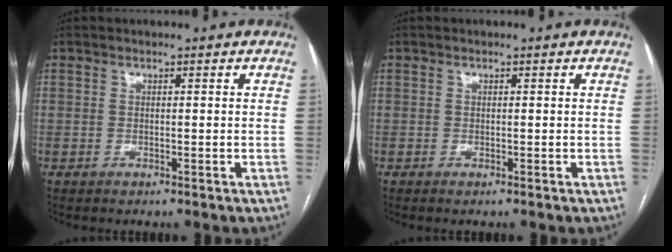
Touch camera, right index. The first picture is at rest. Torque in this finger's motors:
{"motor_torque": [-0.06, -0.02, -0.02, 0.01]}